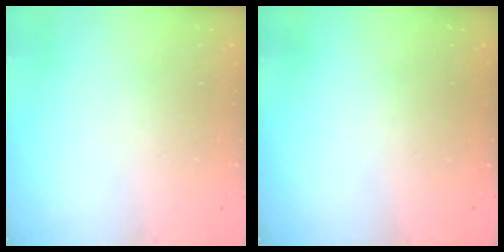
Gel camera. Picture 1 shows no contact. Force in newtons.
{"total": 0.0}